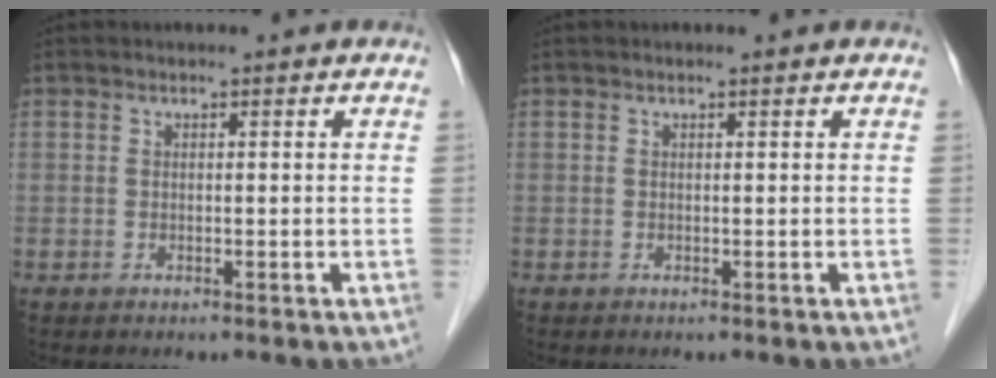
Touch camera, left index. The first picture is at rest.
{"total": 0.0}